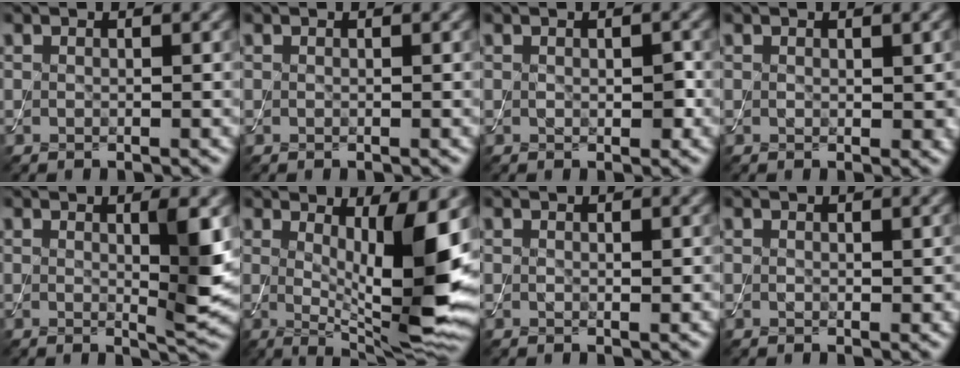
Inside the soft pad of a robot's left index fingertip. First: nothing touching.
{"total": 0.0}
{"total": 1.5, "force": [-0.1, 0.9, 1.3], "torque": [-0.019, -0.001, 0.002]}
{"total": 1.3, "force": [0.3, 0.8, 1.0], "torque": [-0.011, -0.005, 0.008]}
{"total": 3.8, "force": [0.7, 0.5, 3.7], "torque": [-0.052, -0.013, 0.012]}
{"total": 10.5, "force": [1.3, 2.7, 10.1], "torque": [-0.149, -0.023, 0.029]}
{"total": 0.5, "force": [0.1, 0.2, 0.5], "torque": [-0.008, 0.000, 0.002]}
{"total": 0.7, "force": [0.2, 0.4, 0.5], "torque": [-0.006, -0.002, 0.004]}